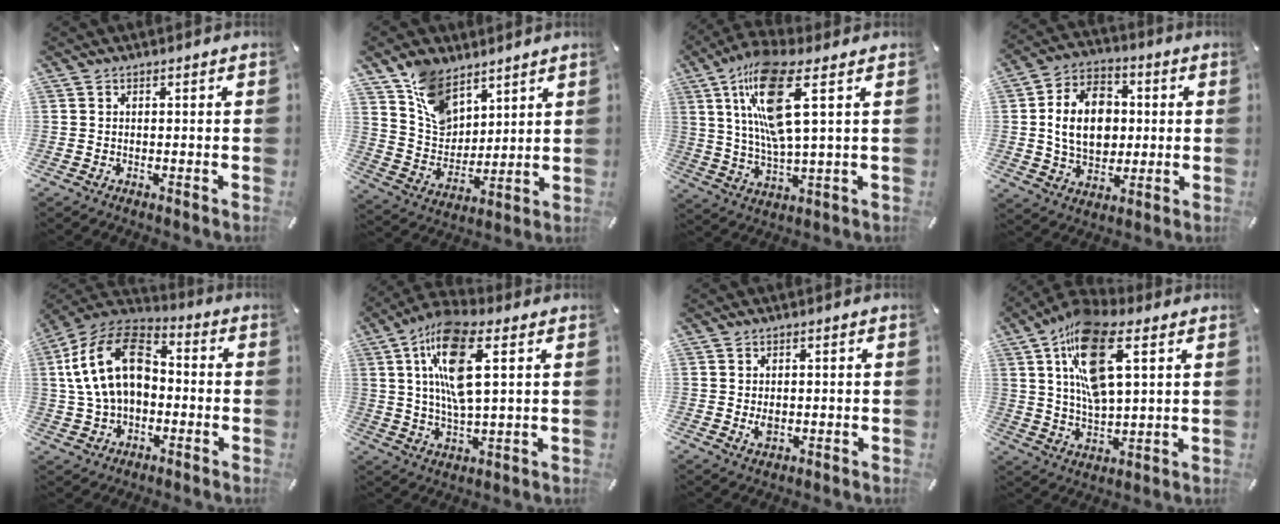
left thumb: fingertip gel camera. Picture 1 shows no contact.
{"total": 11.4, "force": [7.7, 7.2, 4.3], "torque": [-0.100, -0.039, 0.153]}
{"total": 16.2, "force": [6.2, 4.1, 14.4], "torque": [-0.302, -0.012, 0.096]}
{"total": 13.8, "force": [0.5, 10.8, 8.6], "torque": [-0.172, 0.019, 0.010]}
{"total": 18.3, "force": [1.3, 12.8, 13.0], "torque": [-0.279, 0.023, 0.019]}
{"total": 14.5, "force": [5.1, 4.9, 12.7], "torque": [-0.263, -0.006, 0.086]}
{"total": 2.1, "force": [0.0, 1.5, 1.5], "torque": [-0.037, 0.000, -0.002]}
{"total": 17.1, "force": [7.8, 7.4, 13.3], "torque": [-0.259, -0.018, 0.132]}